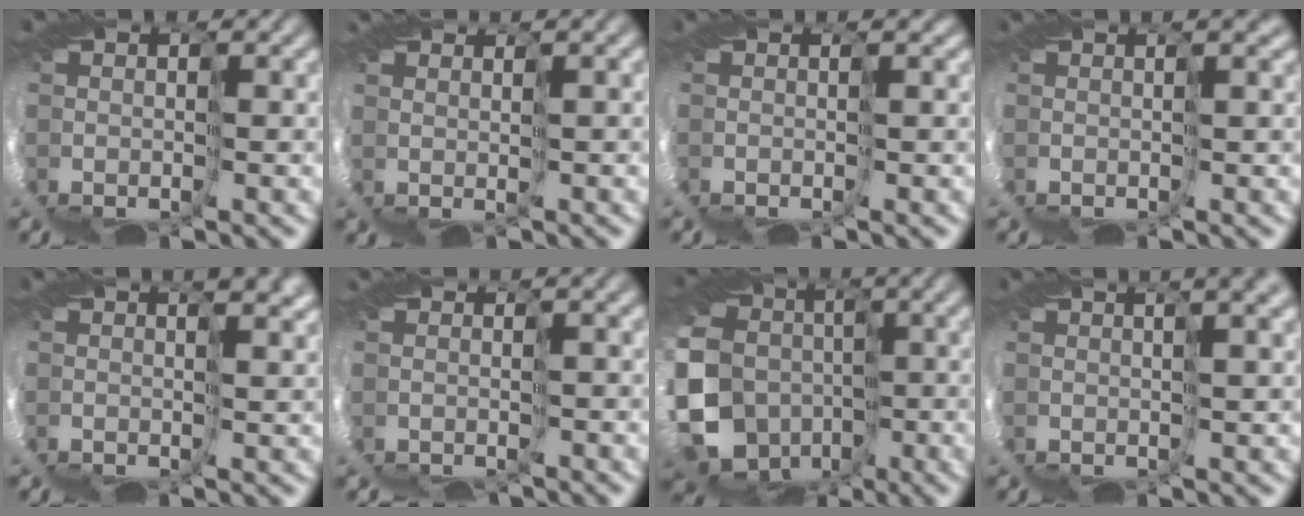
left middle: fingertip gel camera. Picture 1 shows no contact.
{"total": 1.6, "force": [1.2, -0.9, -0.5], "torque": [0.013, -0.013, 0.034]}
{"total": 2.8, "force": [-0.6, -2.0, -1.9], "torque": [0.033, -0.007, 0.000]}
{"total": 3.3, "force": [-0.2, -2.8, -1.7], "torque": [0.022, -0.006, 0.009]}
{"total": 1.8, "force": [0.9, -1.5, 0.0], "torque": [-0.008, -0.004, 0.025]}
{"total": 3.5, "force": [-2.2, -1.6, -2.1], "torque": [0.037, -0.012, -0.006]}
{"total": 11.4, "force": [-4.4, 10.4, 1.7], "torque": [-0.110, -0.057, -0.079]}
{"total": 2.7, "force": [1.3, -2.2, 1.0], "torque": [-0.018, 0.002, 0.031]}